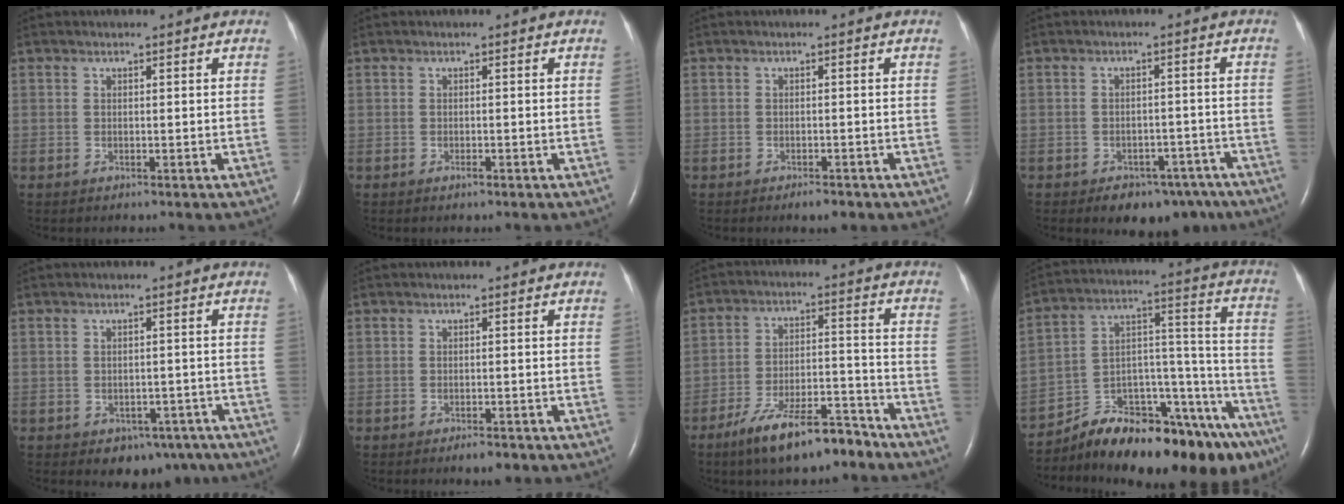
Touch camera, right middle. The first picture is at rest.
{"total": 0.6, "force": [-0.4, 0.1, 0.4], "torque": [-0.009, -0.001, -0.005]}
{"total": 1.8, "force": [-1.3, 0.6, 1.1], "torque": [-0.019, -0.002, -0.014]}
{"total": 8.0, "force": [-6.0, 4.6, 2.8], "torque": [-0.022, 0.018, -0.076]}
{"total": 5.2, "force": [-3.3, 3.5, 2.0], "torque": [-0.019, 0.011, -0.034]}
{"total": 2.0, "force": [-1.4, 0.6, 1.2], "torque": [-0.021, -0.002, -0.015]}
{"total": 11.8, "force": [-8.8, 3.2, 7.2], "torque": [-0.127, 0.002, -0.150]}
{"total": 24.7, "force": [-20.3, 5.7, 12.9], "torque": [-0.113, 0.038, -0.306]}